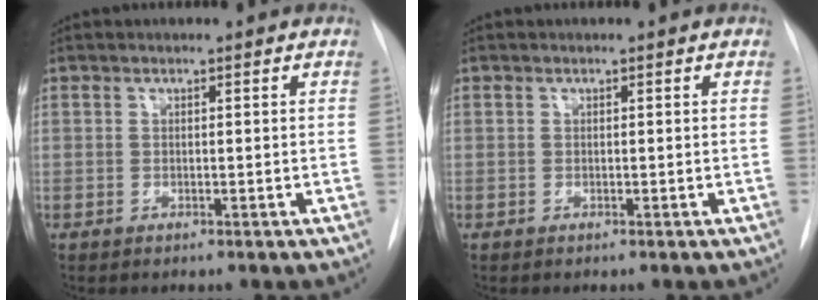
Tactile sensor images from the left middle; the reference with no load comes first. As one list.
[{"total": 0.0}]